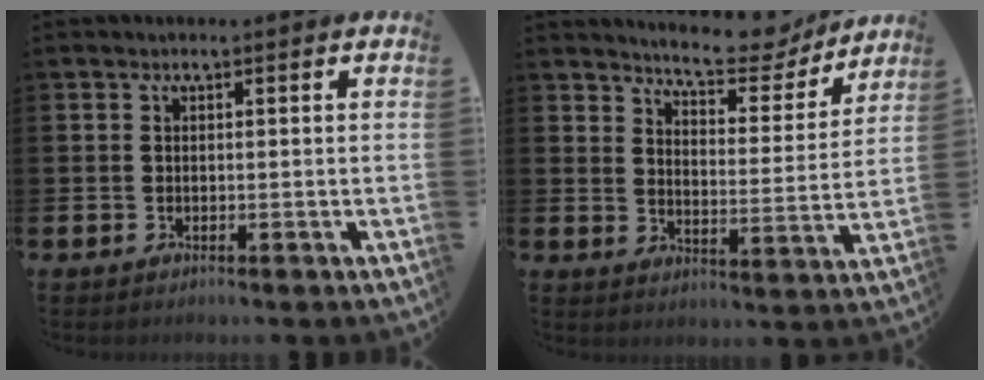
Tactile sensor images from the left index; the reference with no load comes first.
{"total": 7.6, "force": [7.3, 1.4, 1.7], "torque": [-0.040, -0.054, 0.125]}